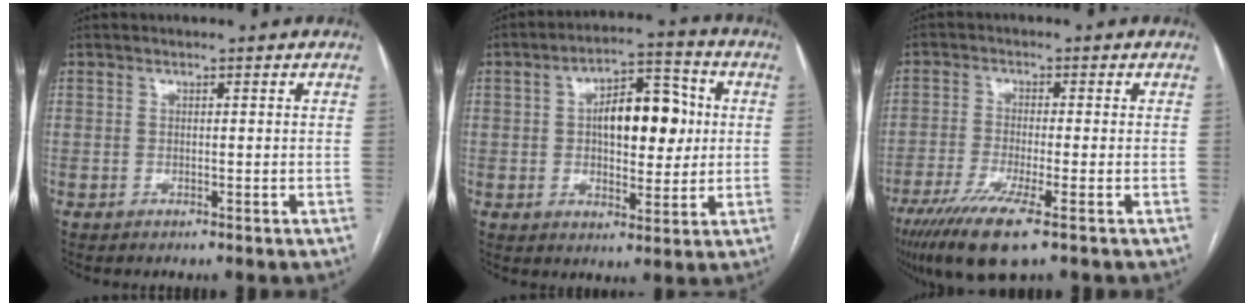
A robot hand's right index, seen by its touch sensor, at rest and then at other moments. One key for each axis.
{"total": 11.2, "fx": 1.5, "fy": 5.2, "fz": 9.9, "tx": -0.148, "ty": 0.024, "tz": 0.026}
{"total": 8.6, "fx": -5.2, "fy": 0.4, "fz": 6.9, "tx": -0.130, "ty": -0.025, "tz": -0.092}